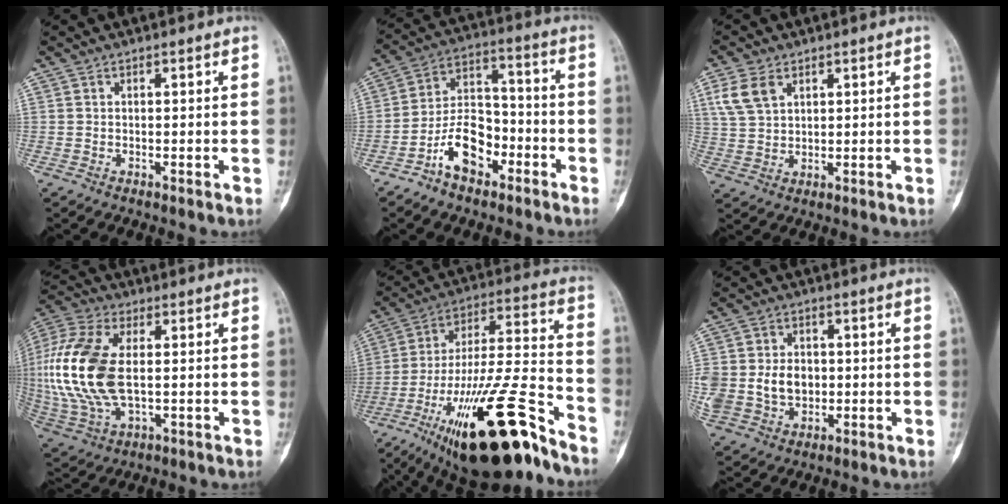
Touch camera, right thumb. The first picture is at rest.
{"total": 11.3, "force": [-6.0, 6.6, 6.9], "torque": [-0.106, 0.061, -0.113]}
{"total": 6.6, "force": [3.0, 4.2, 4.0], "torque": [-0.079, -0.002, 0.067]}
{"total": 19.8, "force": [0.7, 10.8, 16.6], "torque": [-0.384, 0.000, 0.018]}
{"total": 28.6, "force": [-17.2, 7.5, 21.6], "torque": [-0.340, 0.072, -0.280]}
{"total": 14.2, "force": [-0.4, 11.5, 8.3], "torque": [-0.181, 0.013, 0.012]}